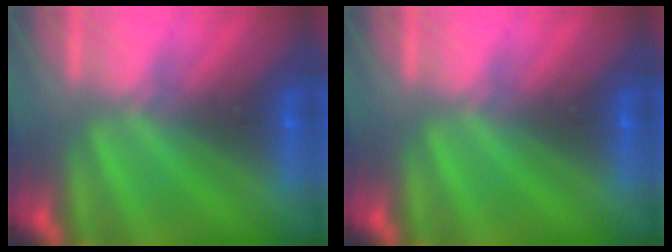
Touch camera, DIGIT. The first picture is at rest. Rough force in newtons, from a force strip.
{"total": 0.0}